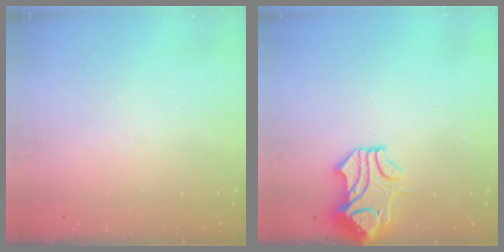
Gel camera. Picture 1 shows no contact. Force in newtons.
{"total": 1.6, "press": 1.1, "slide": 1.2}